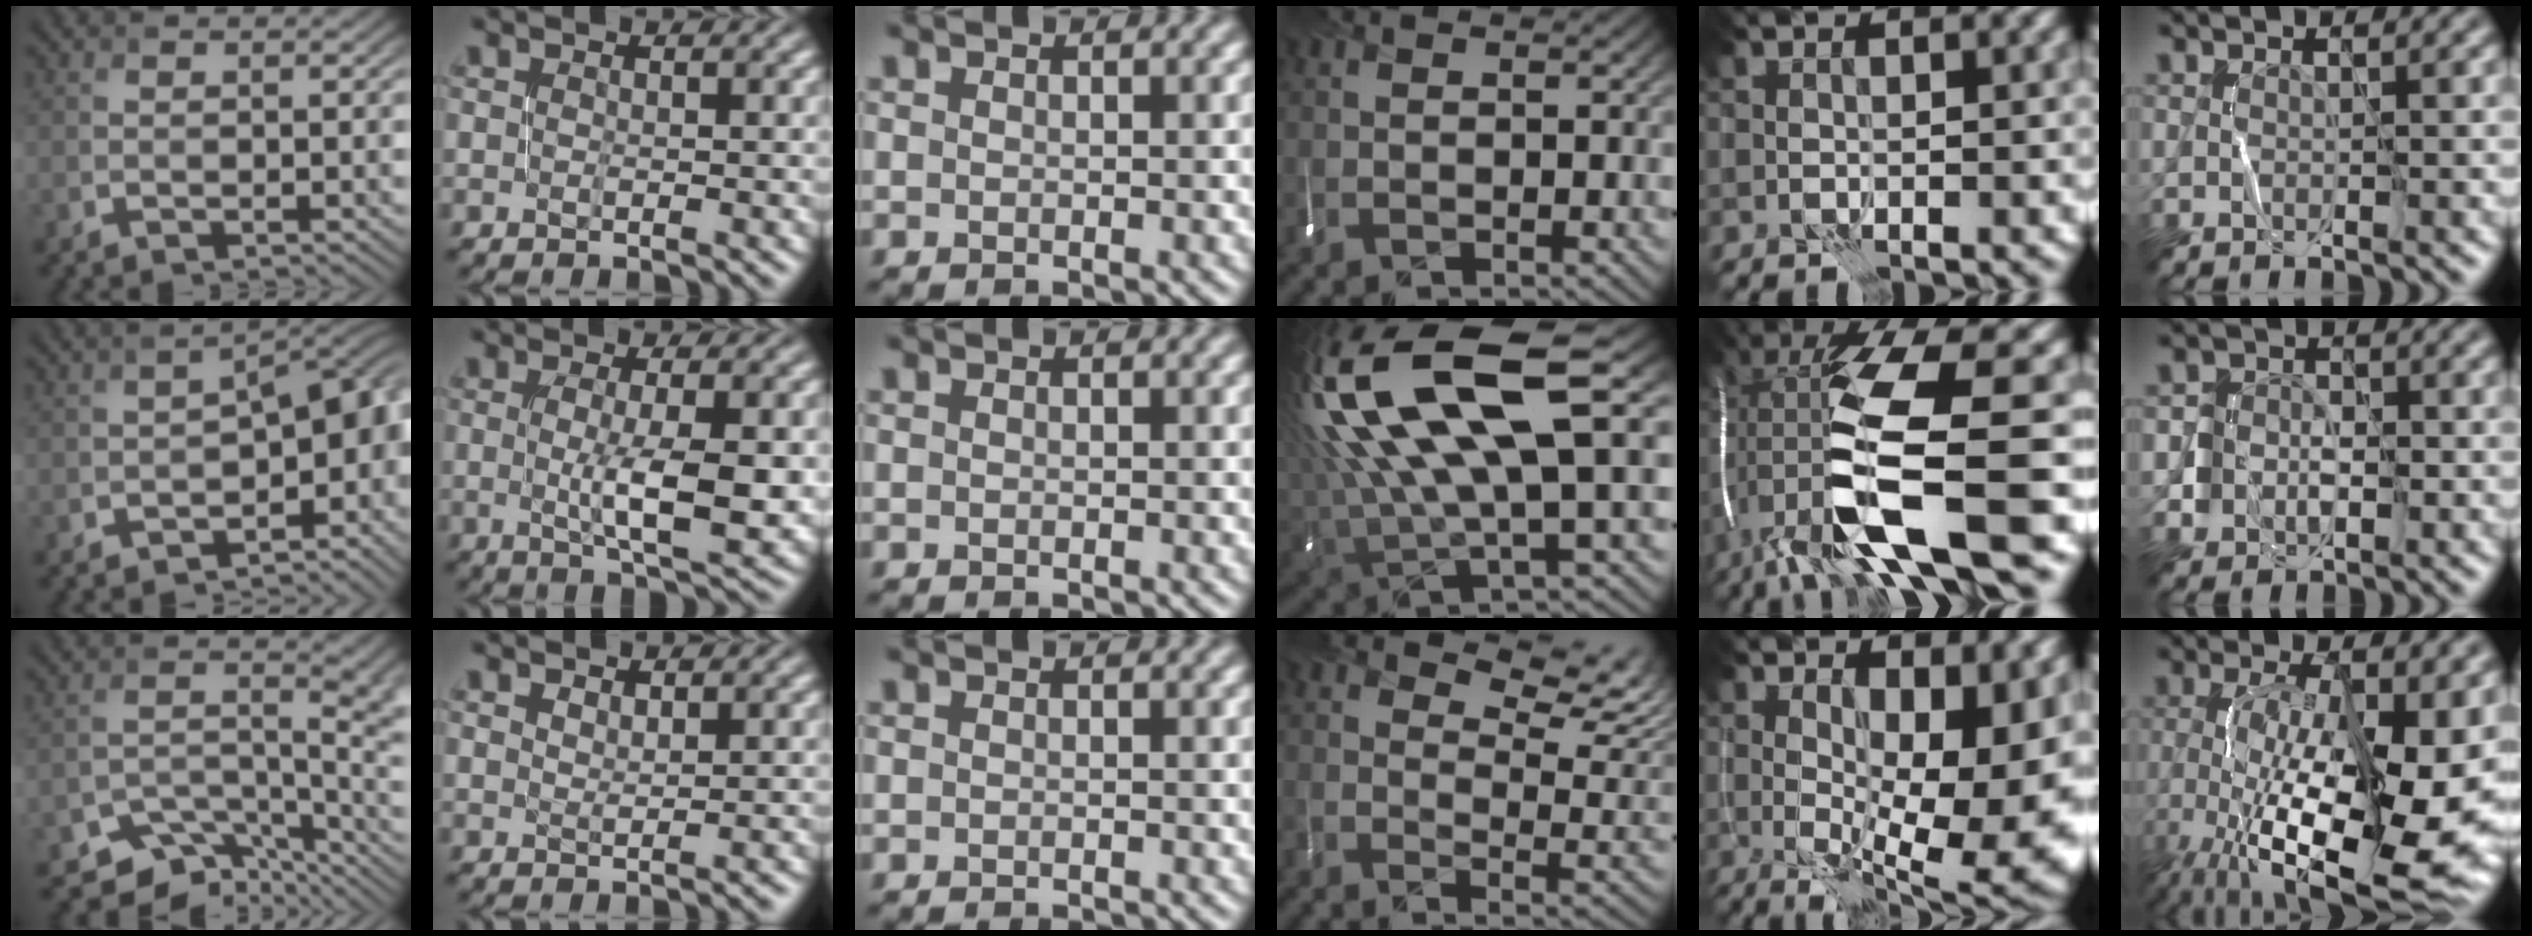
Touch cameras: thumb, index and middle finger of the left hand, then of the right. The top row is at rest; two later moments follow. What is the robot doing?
{"motion": "close", "object": "stapler"}